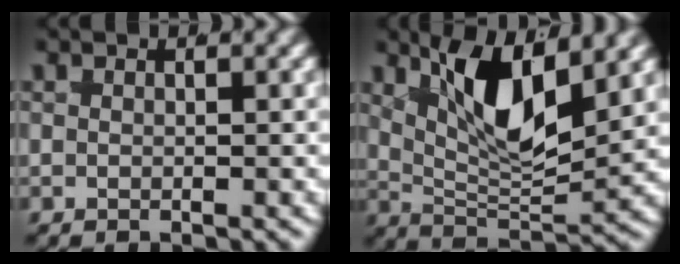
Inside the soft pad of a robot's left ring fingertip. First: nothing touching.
{"total": 7.6, "force": [2.7, 3.1, 6.3], "torque": [-0.115, -0.007, 0.044]}